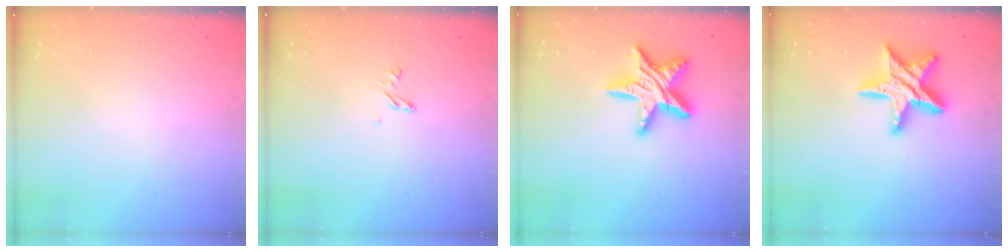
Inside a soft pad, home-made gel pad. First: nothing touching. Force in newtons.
{"total": 4.3, "press": 4.3, "slide": 0.4}
{"total": 15.8, "press": 15.8, "slide": 1.0}
{"total": 14.5, "press": 14.5, "slide": 0.6}